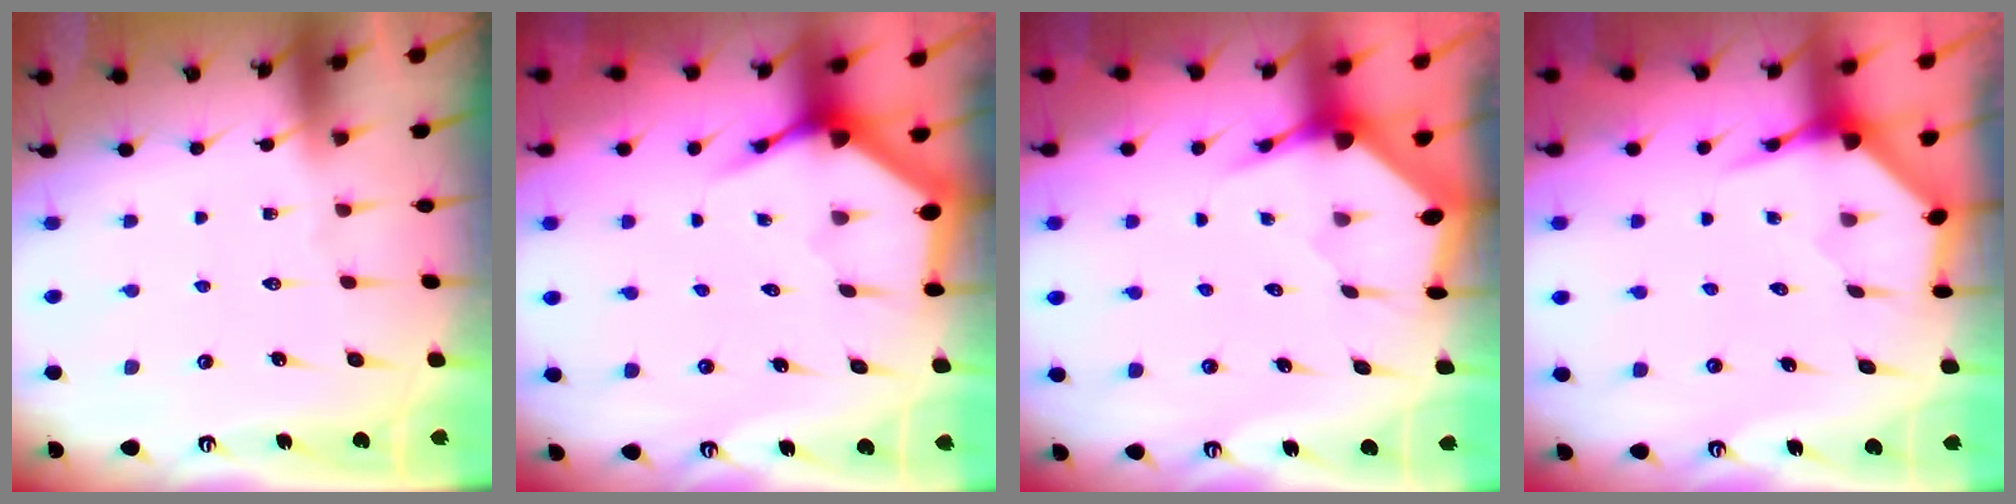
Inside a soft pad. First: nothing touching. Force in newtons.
{"total": 3.9, "press": 3.9, "slide": 0.5}
{"total": 3.6, "press": 3.5, "slide": 0.5}
{"total": 4.0, "press": 3.9, "slide": 0.4}